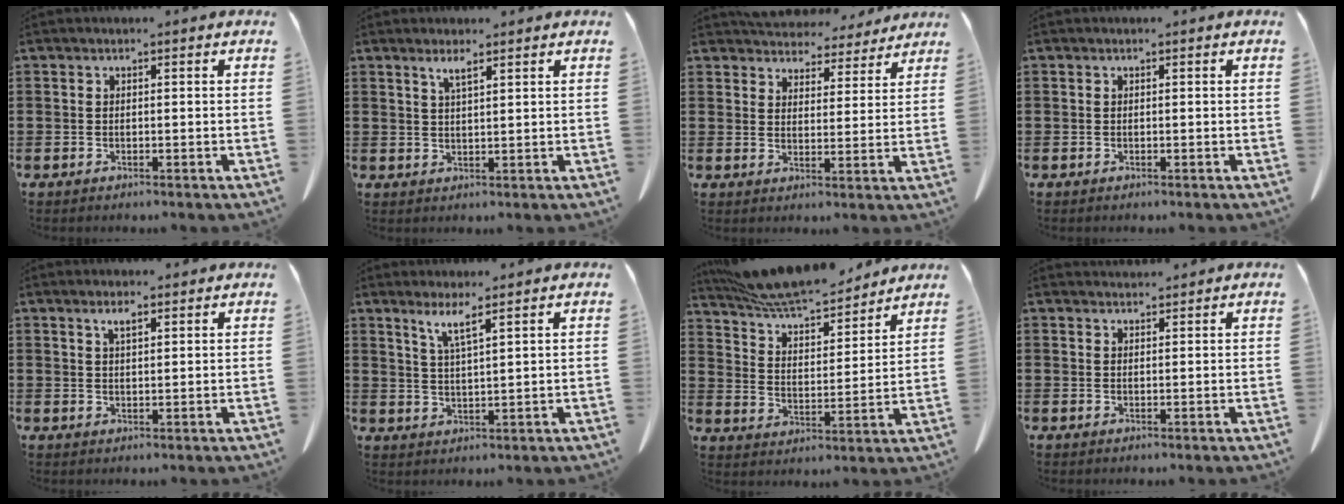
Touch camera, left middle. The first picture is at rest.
{"total": 2.4, "force": [1.7, 0.3, 1.6], "torque": [-0.035, 0.002, 0.030]}
{"total": 5.1, "force": [5.0, 1.0, 0.0], "torque": [-0.017, -0.030, 0.090]}
{"total": 0.0}
{"total": 2.4, "force": [1.7, 0.5, 1.5], "torque": [-0.025, -0.001, 0.028]}
{"total": 4.1, "force": [3.0, -0.2, 2.8], "torque": [-0.064, -0.004, 0.051]}
{"total": 8.3, "force": [7.7, 1.3, 2.8], "torque": [-0.088, -0.041, 0.138]}
{"total": 1.7, "force": [1.7, 0.2, 0.1], "torque": [-0.005, 0.001, 0.032]}